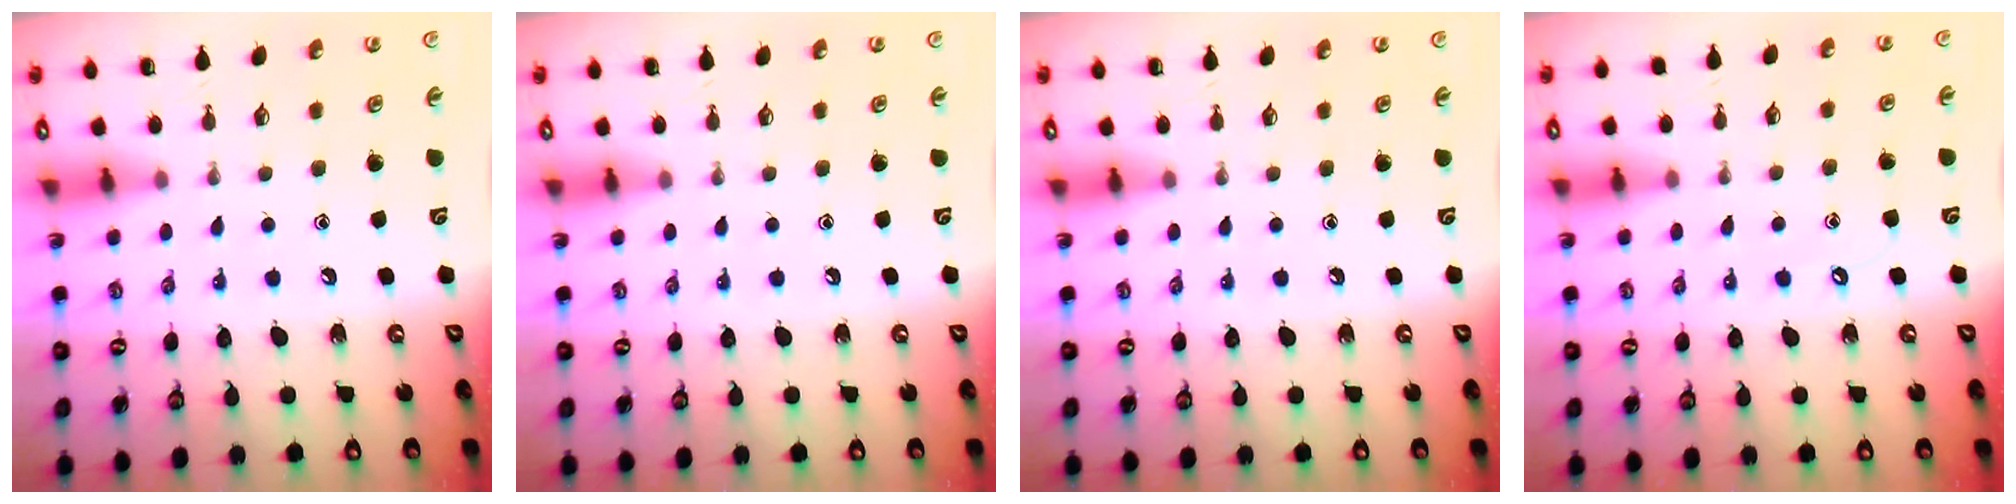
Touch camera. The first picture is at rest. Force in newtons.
{"total": 0.0}
{"total": 0.0}
{"total": 4.0, "press": 4.0, "slide": 0.4}